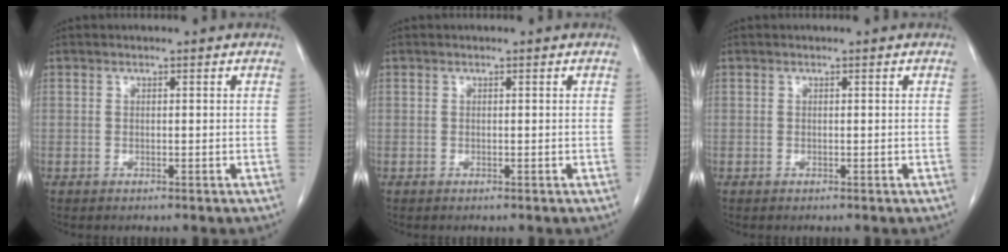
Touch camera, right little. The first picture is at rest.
{"total": 0.0}
{"total": 0.0}